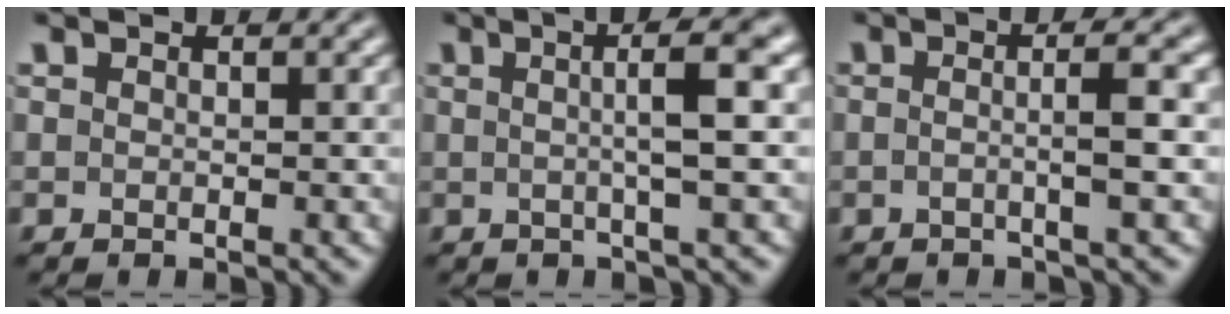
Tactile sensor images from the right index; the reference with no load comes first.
{"total": 4.2, "force": [0.7, -0.6, 4.0], "torque": [-0.058, 0.011, 0.009]}
{"total": 2.9, "force": [-0.5, -0.9, 2.7], "torque": [-0.041, 0.001, -0.008]}